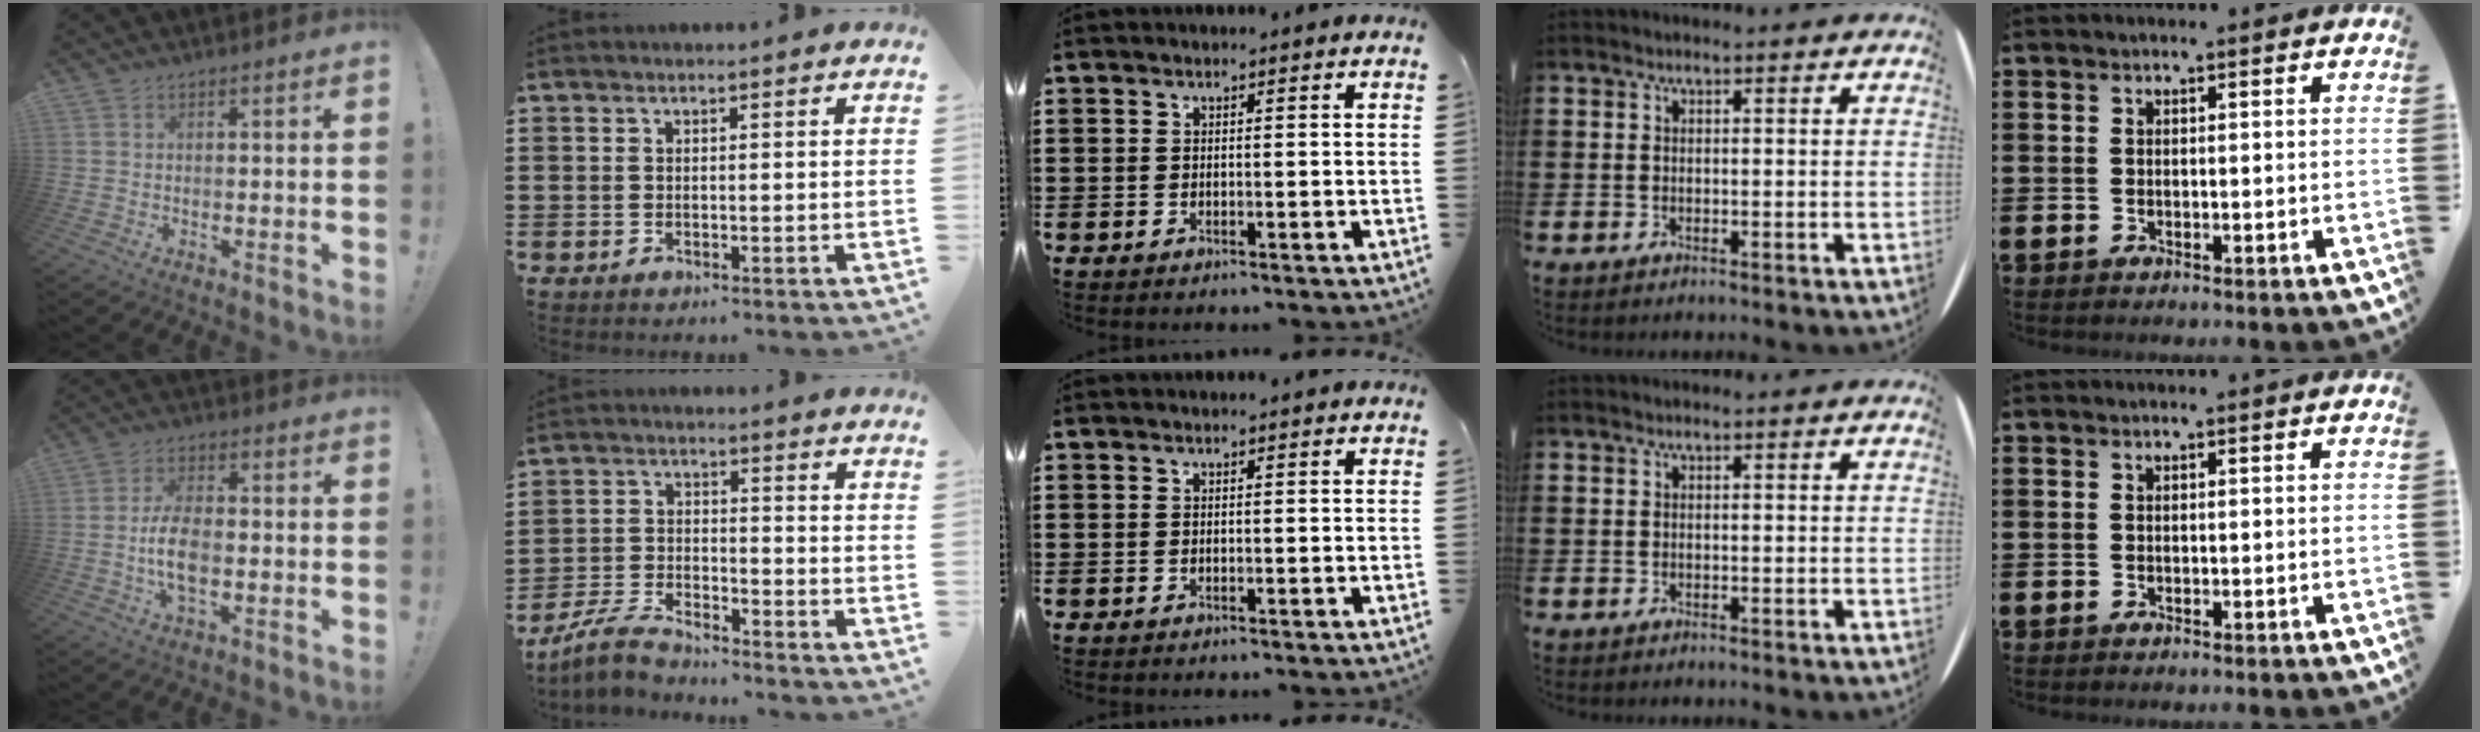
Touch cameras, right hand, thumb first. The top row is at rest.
{"thumb": {"total": 8.7, "force": [-1.7, 4.4, 7.4], "torque": [-0.151, -0.001, -0.031]}, "index": {"total": 5.5, "force": [-5.2, 0.9, 1.7], "torque": [-0.049, -0.001, -0.104]}}